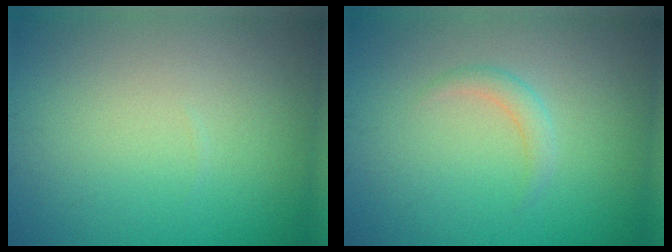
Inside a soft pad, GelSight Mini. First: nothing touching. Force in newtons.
{"total": 1.4, "press": 1.4, "slide": 0.1}